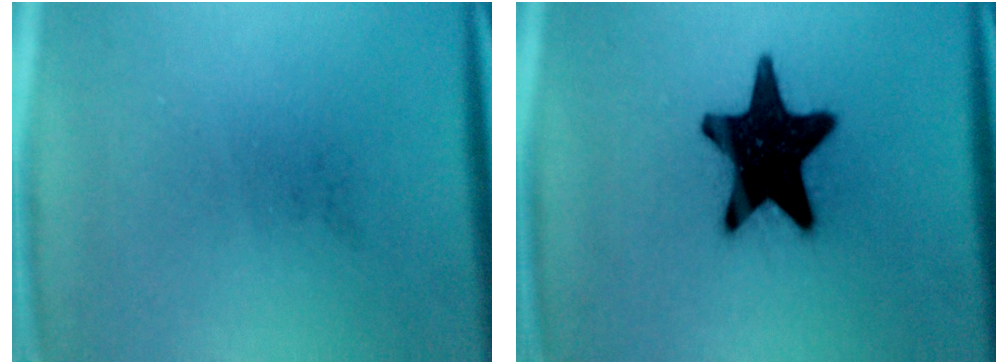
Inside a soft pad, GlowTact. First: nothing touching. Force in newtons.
{"total": 18.4}